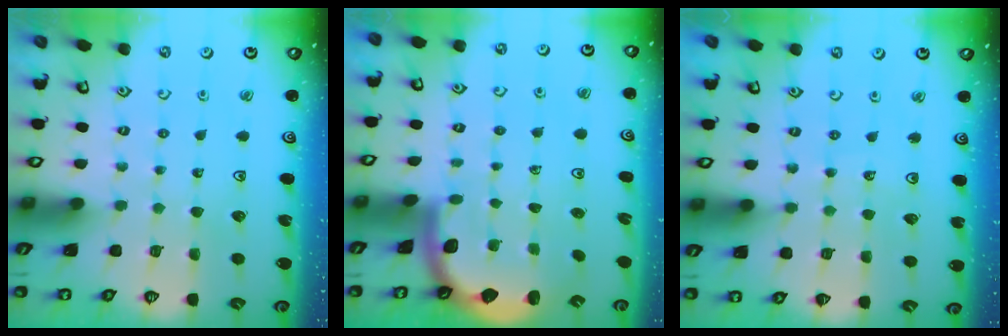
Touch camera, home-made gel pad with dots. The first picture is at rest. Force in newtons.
{"total": 1.9, "press": 1.9, "slide": 0.3}
{"total": 5.5, "press": 5.2, "slide": 1.8}